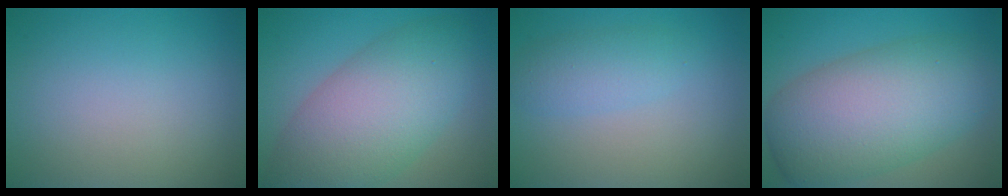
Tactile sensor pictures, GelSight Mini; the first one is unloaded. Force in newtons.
{"total": 9.5, "press": 9.5, "slide": 0.4}
{"total": 2.4, "press": 2.4, "slide": 0.2}
{"total": 11.1, "press": 11.0, "slide": 0.5}